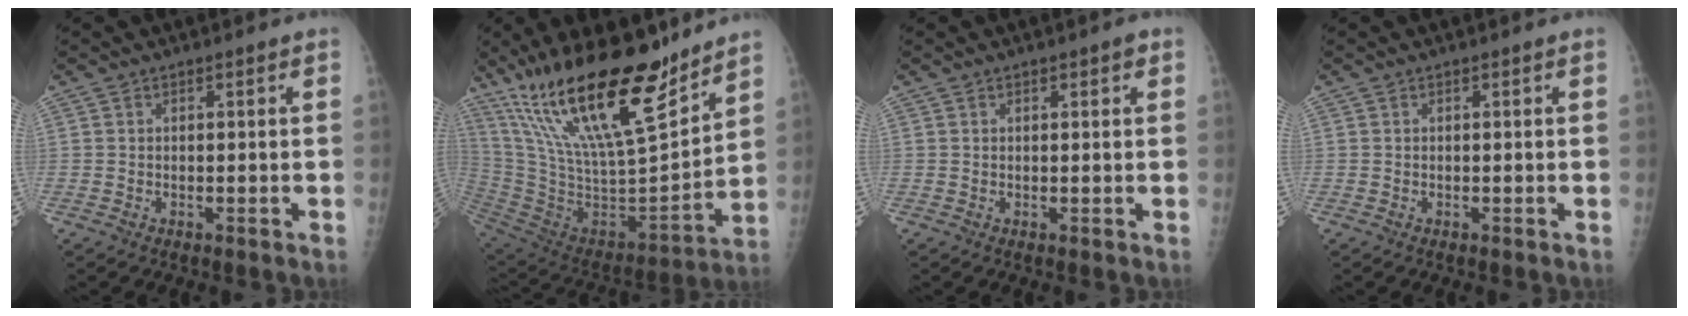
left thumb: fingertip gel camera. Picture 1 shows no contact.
{"total": 28.0, "force": [19.7, 7.4, 18.4], "torque": [-0.302, -0.089, 0.349]}
{"total": 1.3, "force": [0.7, 0.6, 0.9], "torque": [-0.003, 0.000, 0.007]}
{"total": 0.0}